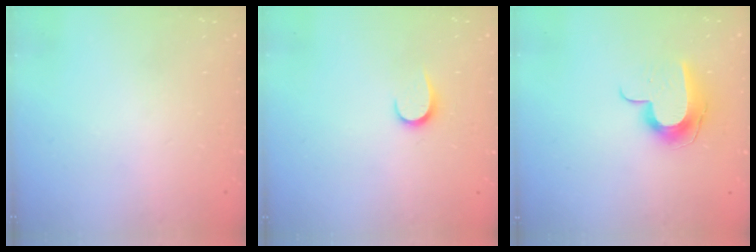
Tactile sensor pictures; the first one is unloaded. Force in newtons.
{"total": 5.0, "press": 5.0, "slide": 0.5}
{"total": 10.2, "press": 10.2, "slide": 0.6}